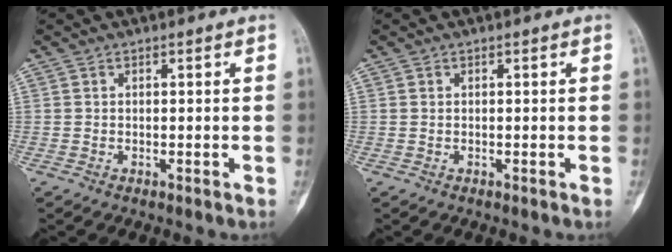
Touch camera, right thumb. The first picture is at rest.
{"total": 0.0}